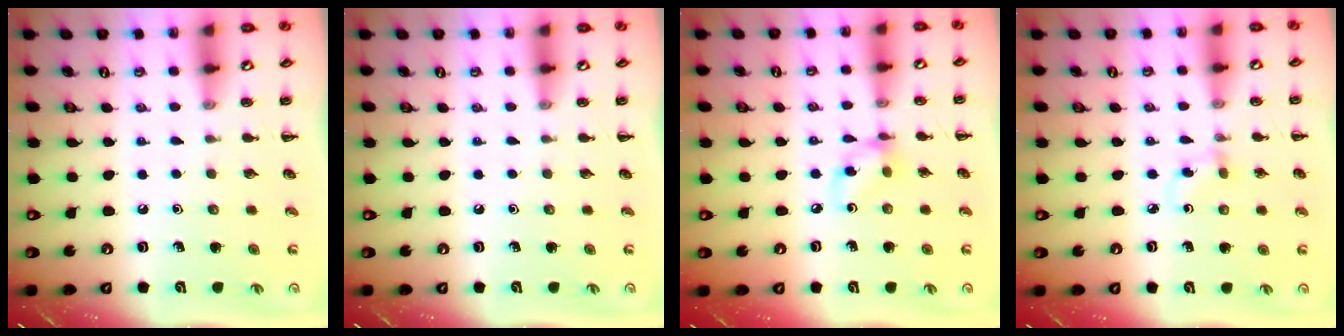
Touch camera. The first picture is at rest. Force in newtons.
{"total": 0.0}
{"total": 6.6, "press": 6.6, "slide": 0.1}
{"total": 3.2, "press": 2.9, "slide": 1.3}